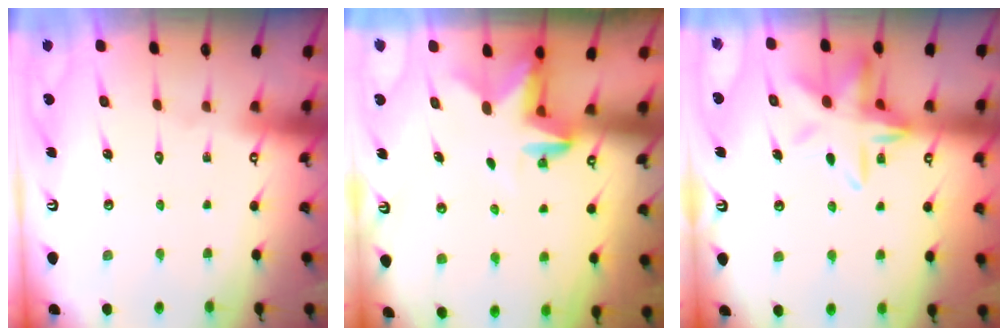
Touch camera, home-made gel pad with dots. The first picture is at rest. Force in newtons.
{"total": 2.8, "press": 2.8, "slide": 0.5}
{"total": 12.2, "press": 12.1, "slide": 1.2}